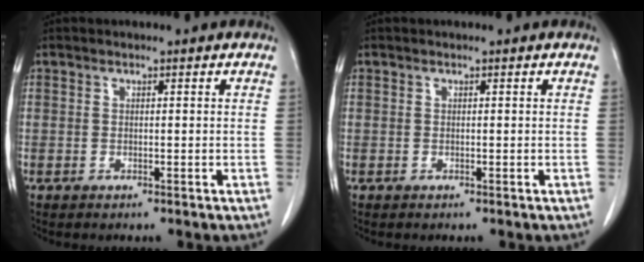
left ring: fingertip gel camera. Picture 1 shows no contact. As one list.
[{"total": 0.0}]